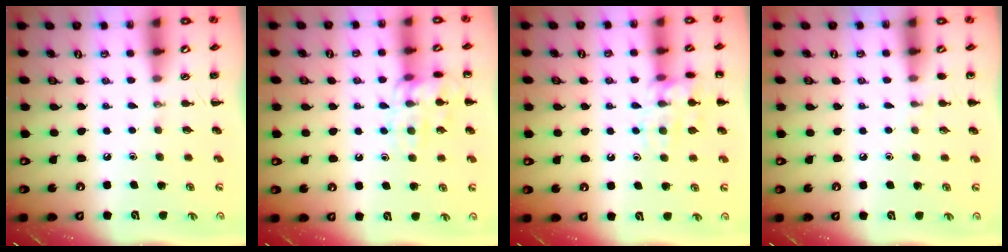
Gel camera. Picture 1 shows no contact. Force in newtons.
{"total": 12.4, "press": 12.4, "slide": 0.3}
{"total": 12.7, "press": 12.7, "slide": 0.7}
{"total": 4.3, "press": 4.1, "slide": 1.5}